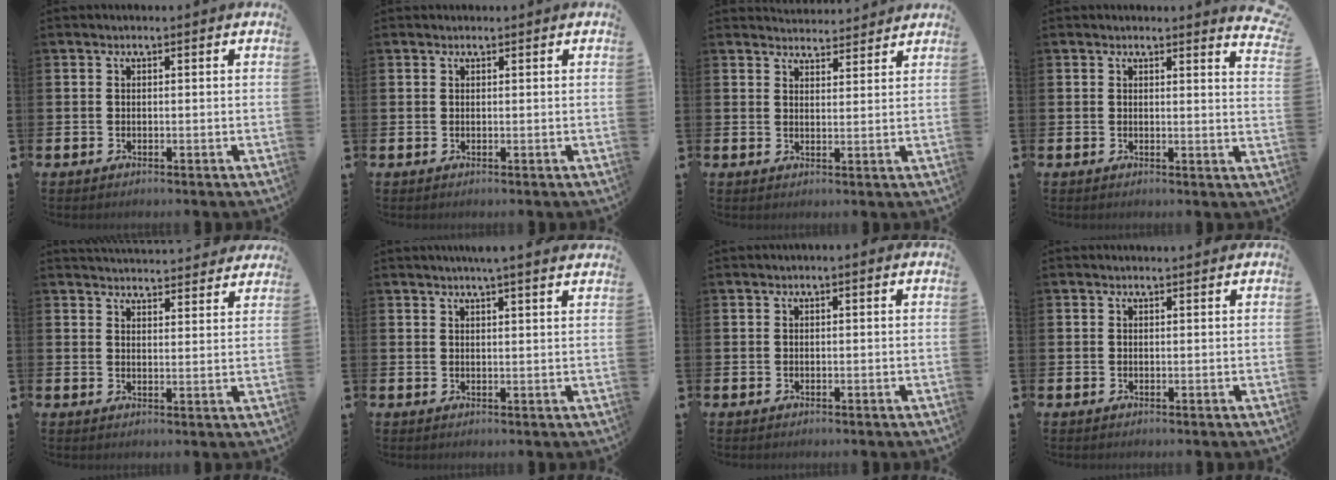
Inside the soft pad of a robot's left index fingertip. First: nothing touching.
{"total": 0.6, "force": [0.5, 0.3, 0.0], "torque": [0.009, -0.001, 0.007]}
{"total": 3.7, "force": [3.6, 0.6, -0.4], "torque": [-0.001, -0.021, 0.067]}
{"total": 2.3, "force": [2.3, 0.0, 0.3], "torque": [0.006, -0.020, 0.037]}
{"total": 4.5, "force": [4.5, 0.5, 0.0], "torque": [-0.001, -0.031, 0.080]}
{"total": 3.3, "force": [3.1, -0.7, 0.7], "torque": [-0.018, -0.015, 0.056]}
{"total": 0.0}
{"total": 0.7, "force": [0.7, 0.0, 0.0], "torque": [0.006, -0.003, 0.012]}